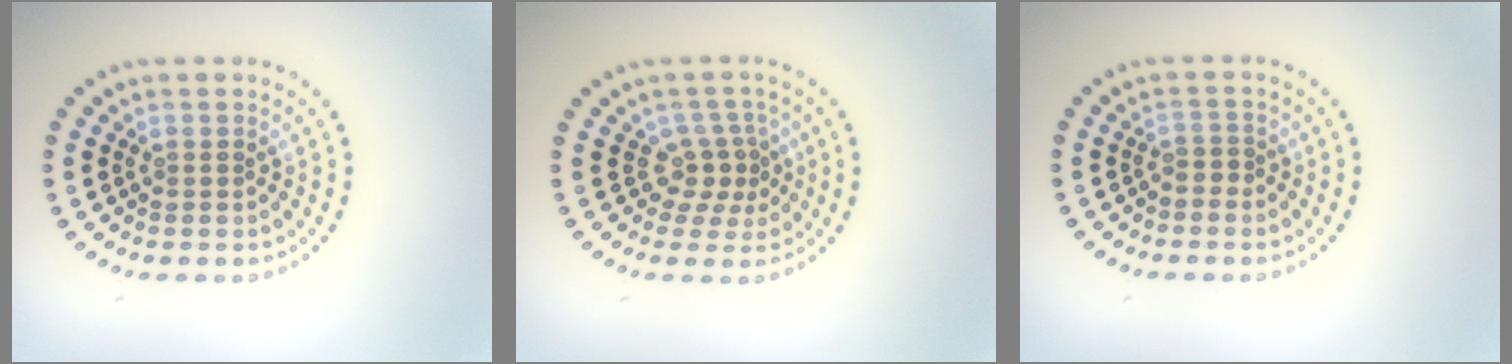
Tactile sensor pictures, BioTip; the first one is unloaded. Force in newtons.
{"total": 2.6, "press": 1.8, "slide": 1.9}
{"total": 1.0, "press": 0.6, "slide": 0.8}